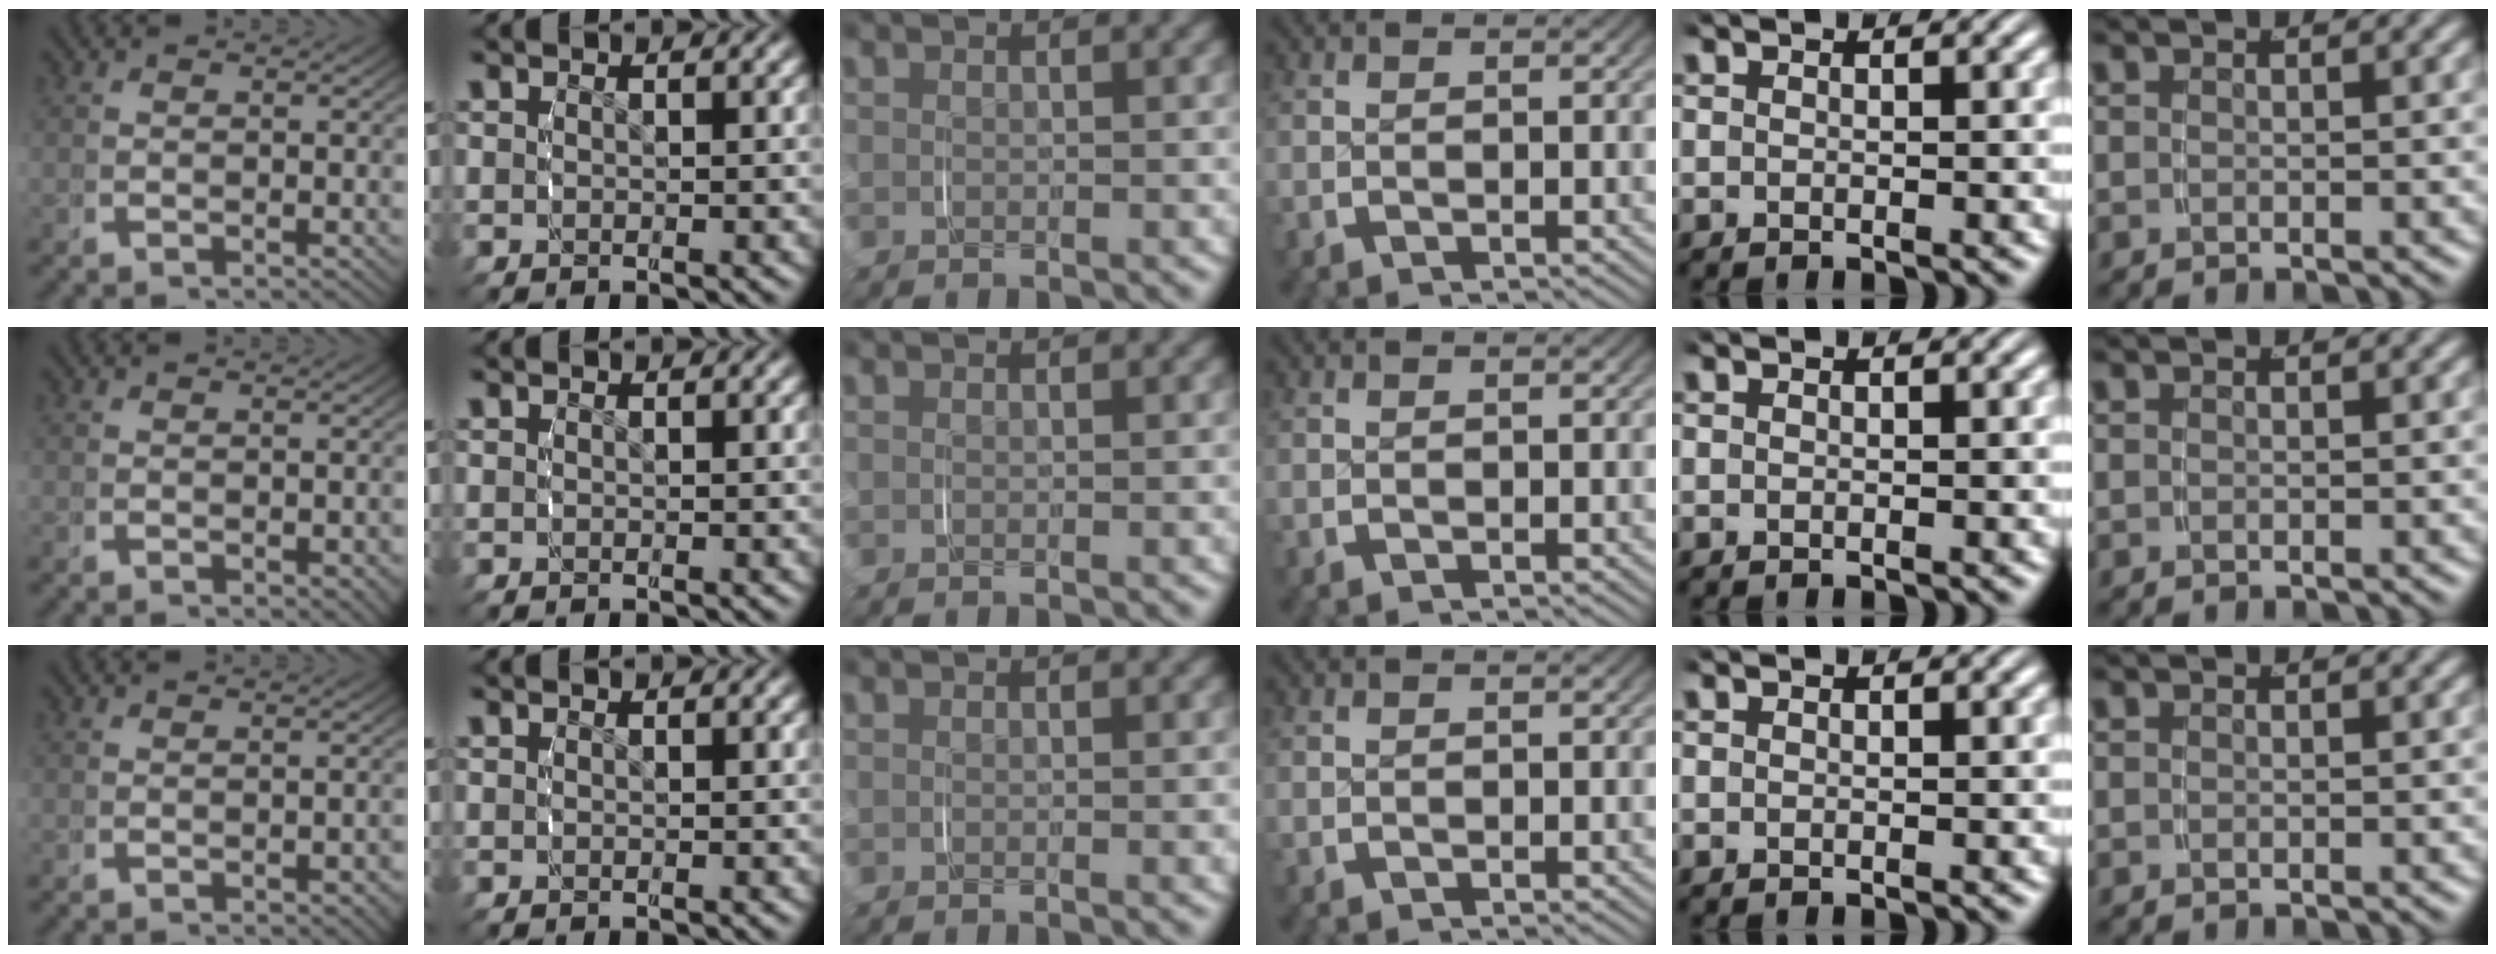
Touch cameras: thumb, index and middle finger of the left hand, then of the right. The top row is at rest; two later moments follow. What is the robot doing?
{"motion": "grasp_and_lifting", "object": "string"}